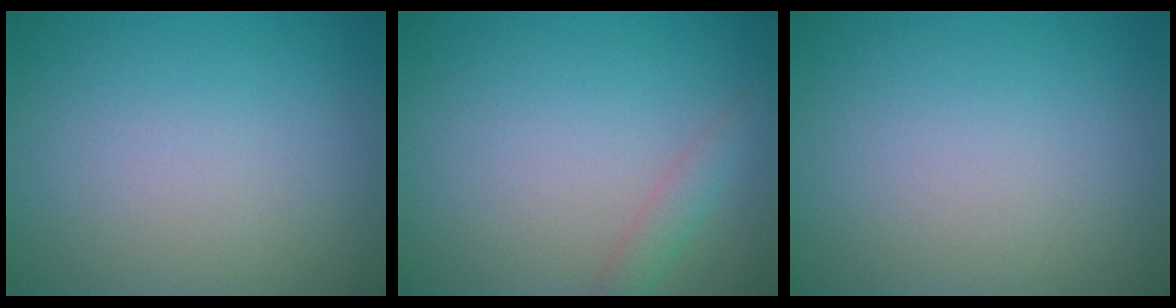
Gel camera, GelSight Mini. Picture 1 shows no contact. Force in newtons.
{"total": 1.6, "press": 1.6, "slide": 0.0}
{"total": 0.0}